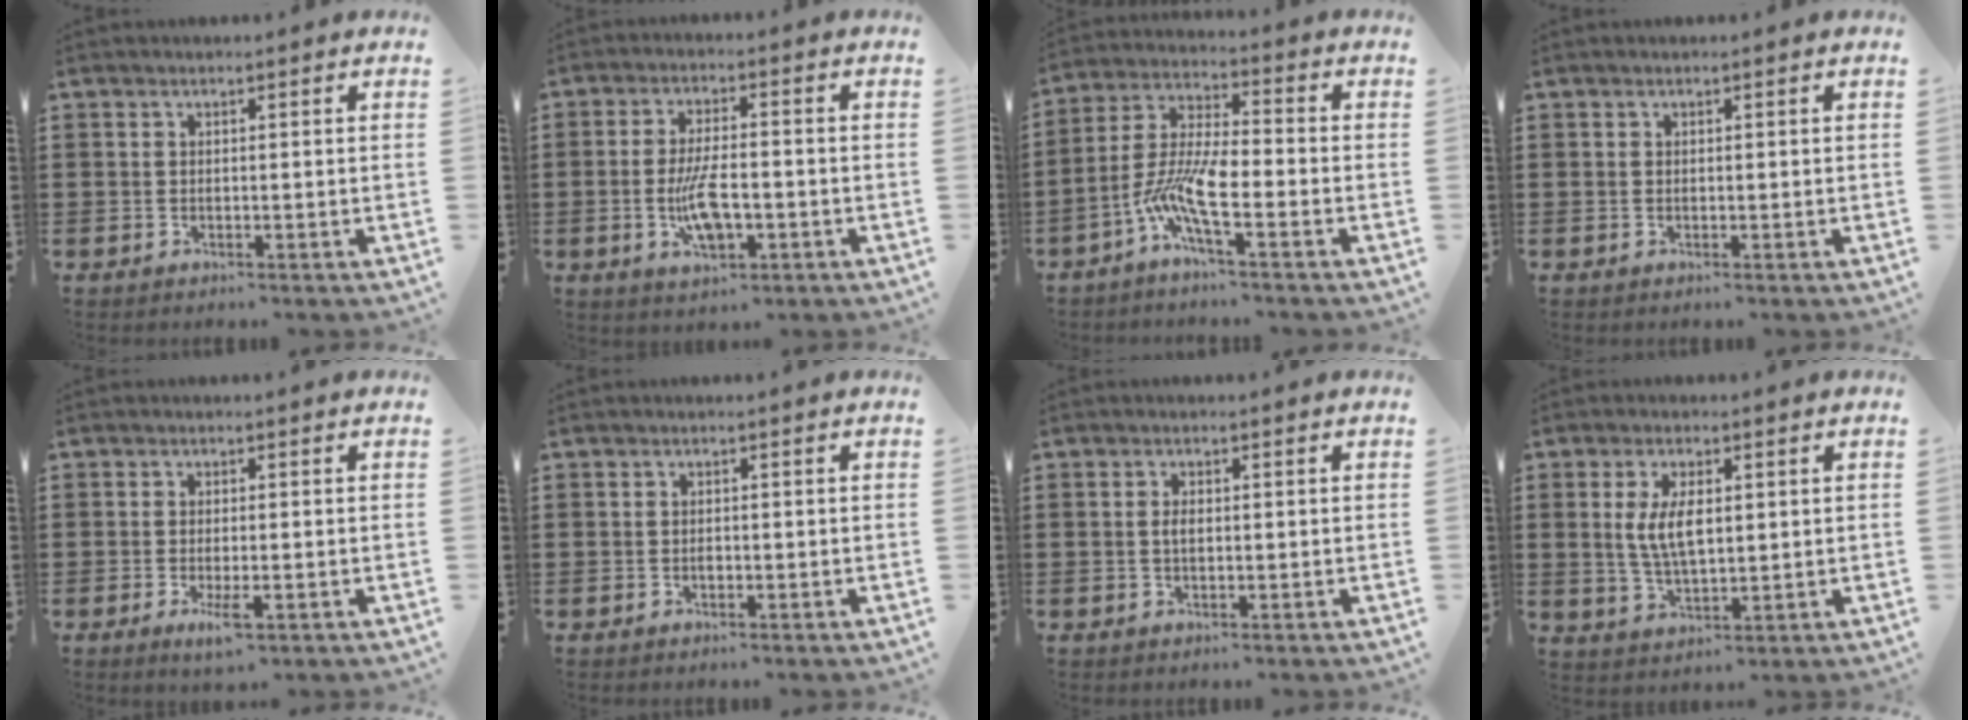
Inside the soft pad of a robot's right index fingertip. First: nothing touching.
{"total": 7.4, "force": [-1.8, 2.8, 6.6], "torque": [-0.139, -0.004, -0.037]}
{"total": 8.2, "force": [-3.6, 2.0, 7.1], "torque": [-0.177, -0.013, -0.076]}
{"total": 0.0}
{"total": 2.9, "force": [-1.2, 0.7, 2.5], "torque": [-0.055, -0.008, -0.024]}
{"total": 0.9, "force": [-0.3, 0.7, 0.5], "torque": [-0.010, -0.001, -0.006]}
{"total": 1.6, "force": [0.0, 0.8, 1.4], "torque": [-0.029, 0.004, -0.002]}
{"total": 6.1, "force": [0.9, 2.8, 5.3], "torque": [-0.101, 0.006, 0.013]}